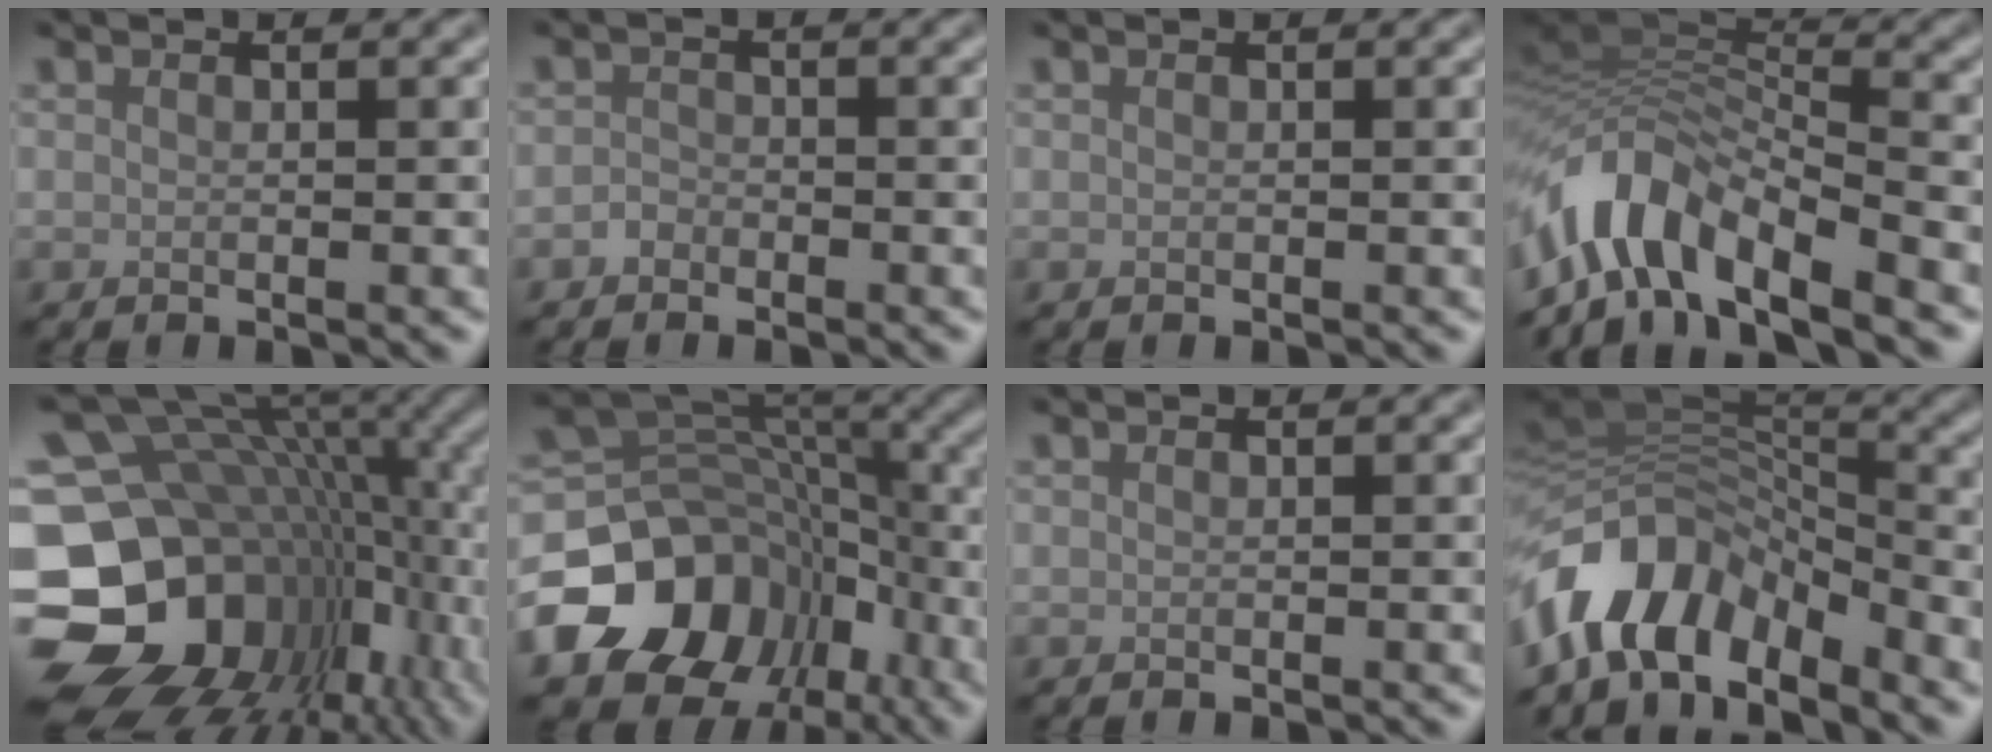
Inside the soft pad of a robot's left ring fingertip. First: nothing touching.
{"total": 1.1, "force": [-0.7, 0.8, 0.1], "torque": [0.000, 0.003, -0.016]}
{"total": 0.0}
{"total": 8.7, "force": [-5.4, 3.5, 5.9], "torque": [-0.093, 0.009, -0.110]}
{"total": 19.7, "force": [-4.6, 15.0, 11.9], "torque": [-0.220, -0.014, -0.047]}
{"total": 13.0, "force": [-6.1, 9.9, 5.7], "torque": [-0.119, -0.015, -0.095]}
{"total": 0.0}
{"total": 9.5, "force": [-6.1, 4.7, 5.5], "torque": [-0.090, 0.003, -0.118]}